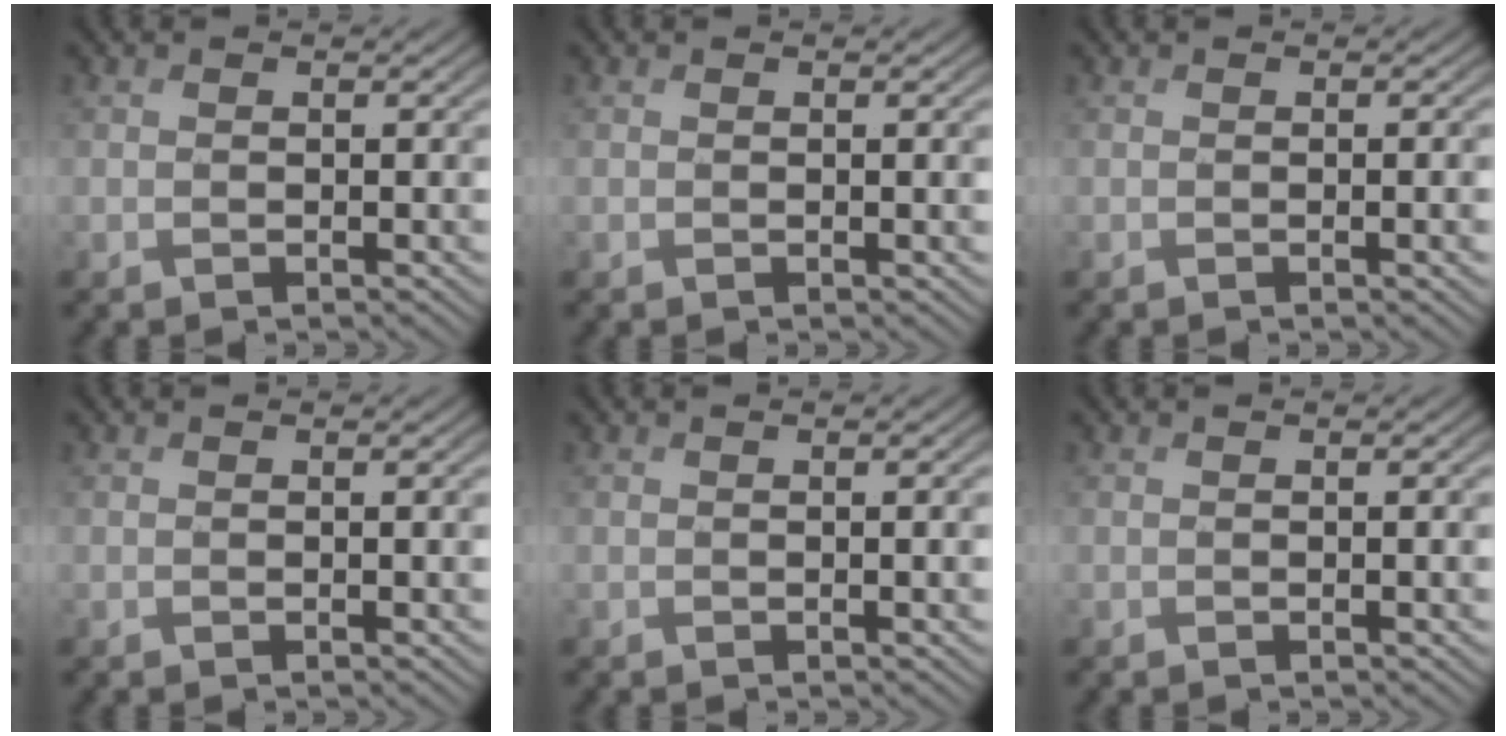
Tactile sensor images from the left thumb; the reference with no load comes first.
{"total": 1.2, "force": [0.1, 0.2, 1.2], "torque": [-0.018, 0.001, 0.001]}
{"total": 2.6, "force": [-0.3, 0.5, 2.5], "torque": [-0.036, 0.002, -0.005]}
{"total": 1.4, "force": [0.1, 0.2, 1.3], "torque": [-0.019, 0.002, 0.001]}
{"total": 3.1, "force": [0.0, 0.7, 3.0], "torque": [-0.041, 0.006, -0.001]}
{"total": 2.6, "force": [0.0, 0.5, 2.5], "torque": [-0.033, 0.005, -0.001]}